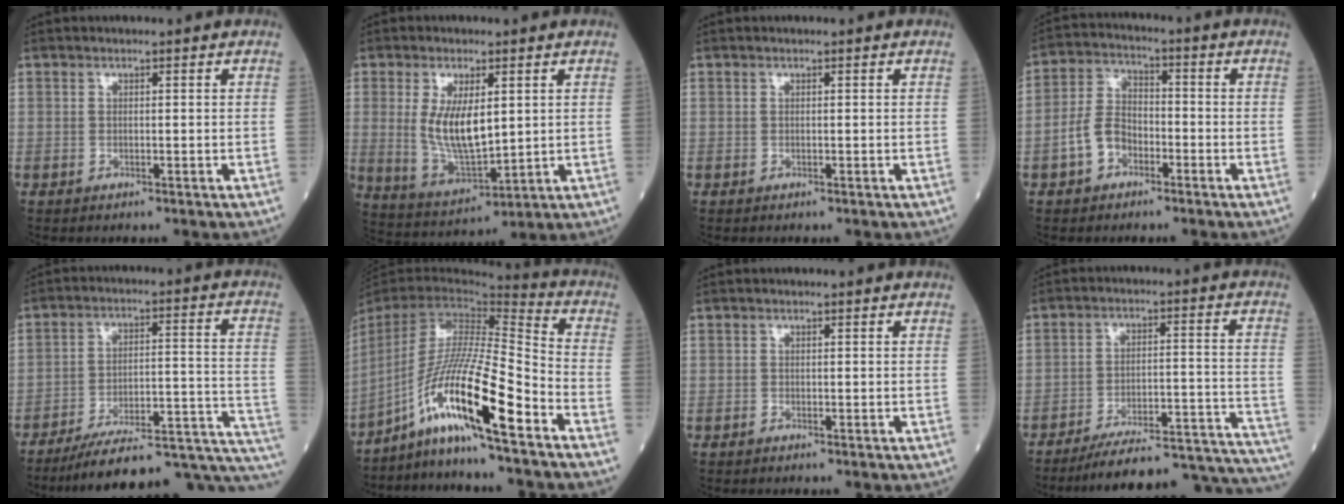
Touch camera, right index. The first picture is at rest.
{"total": 9.6, "force": [1.6, 3.4, 8.8], "torque": [-0.179, -0.011, 0.039]}
{"total": 0.0}
{"total": 6.5, "force": [-2.9, 4.3, 3.9], "torque": [-0.088, 0.020, -0.060]}
{"total": 24.1, "force": [-21.3, 2.3, 11.0], "torque": [-0.077, 0.029, -0.294]}
{"total": 16.5, "force": [-10.4, -0.4, 12.9], "torque": [-0.254, -0.011, -0.194]}
{"total": 0.0}
{"total": 26.0, "force": [-24.6, 1.6, 8.1], "torque": [-0.042, 0.012, -0.326]}